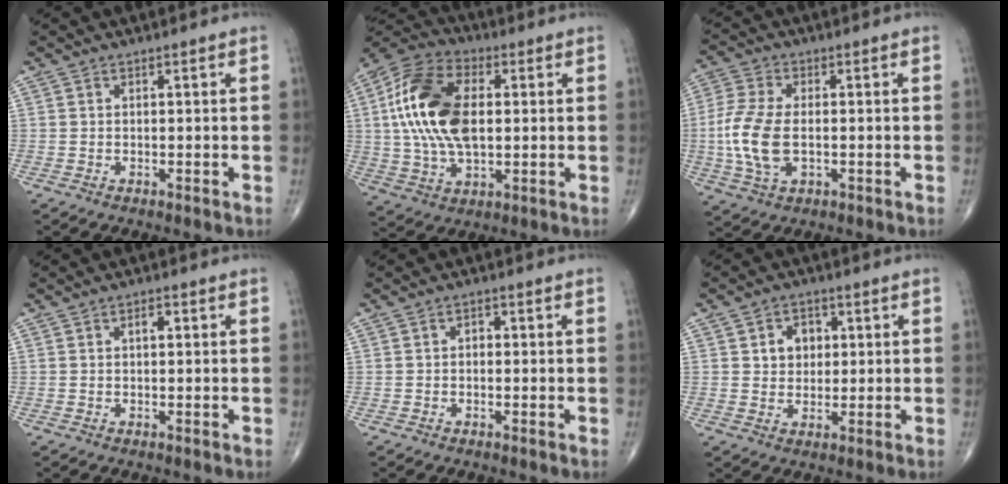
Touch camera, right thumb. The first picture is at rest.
{"total": 18.8, "force": [2.1, 10.5, 15.4], "torque": [-0.310, 0.011, 0.034]}
{"total": 10.6, "force": [-1.1, 5.8, 8.8], "torque": [-0.202, 0.003, -0.023]}
{"total": 1.6, "force": [0.4, 0.8, 1.3], "torque": [-0.019, 0.004, 0.003]}
{"total": 1.3, "force": [-0.1, 0.9, 0.9], "torque": [-0.006, 0.006, -0.007]}
{"total": 5.5, "force": [1.3, 4.4, 3.0], "torque": [-0.017, -0.002, 0.019]}